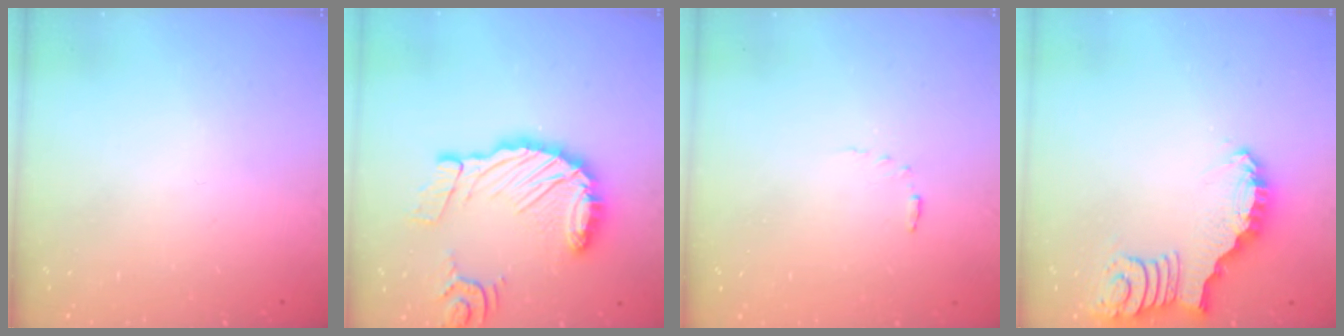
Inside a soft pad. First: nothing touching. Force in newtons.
{"total": 16.9, "press": 16.8, "slide": 2.0}
{"total": 3.7, "press": 3.7, "slide": 0.5}
{"total": 2.6, "press": 2.6, "slide": 0.4}